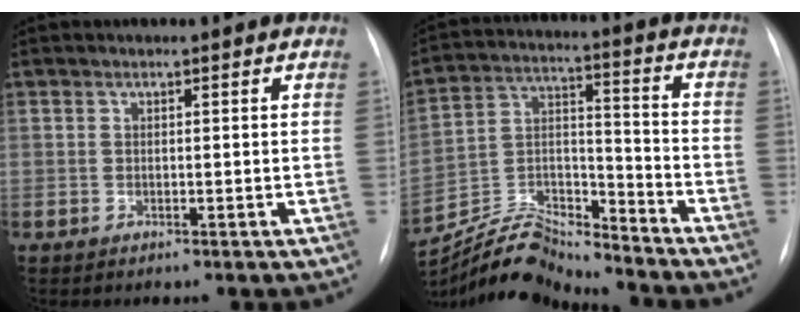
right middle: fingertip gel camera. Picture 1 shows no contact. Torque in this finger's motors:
{"motor_torque": [0.37, -1.77, 0.05, 0.03]}